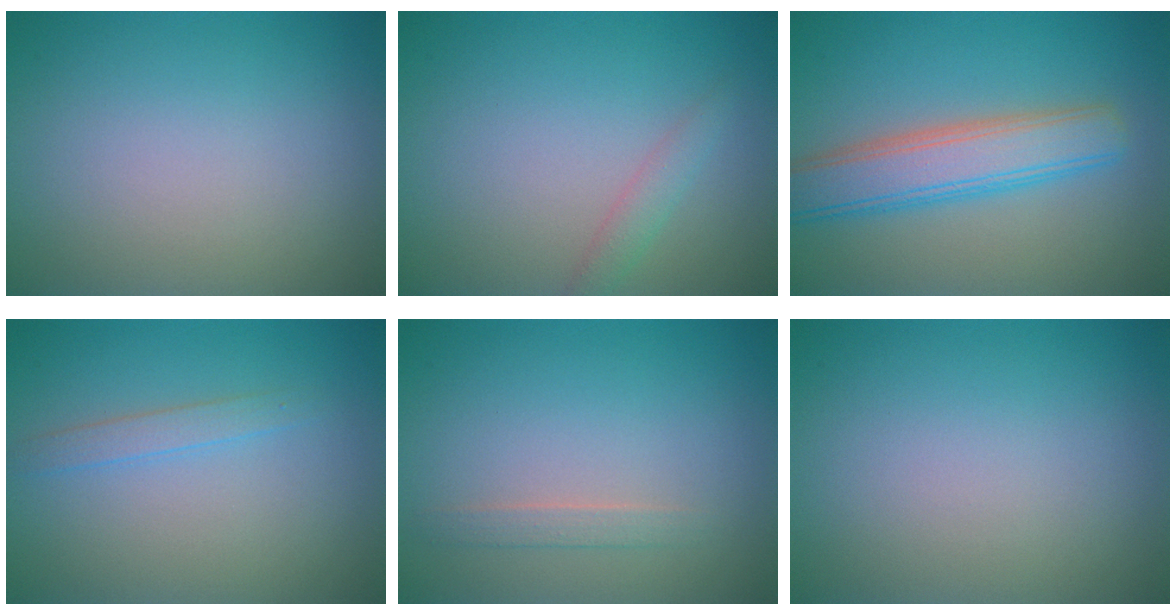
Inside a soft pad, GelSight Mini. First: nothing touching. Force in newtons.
{"total": 1.3, "press": 1.3, "slide": 0.1}
{"total": 5.6, "press": 5.6, "slide": 0.2}
{"total": 1.3, "press": 1.3, "slide": 0.1}
{"total": 1.1, "press": 1.1, "slide": 0.1}
{"total": 0.0}